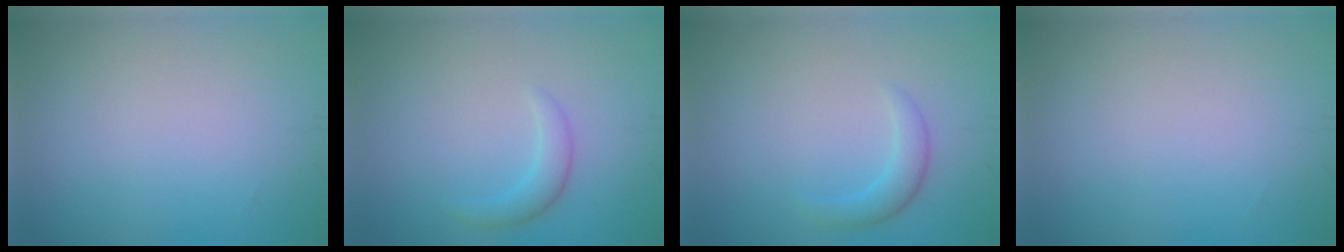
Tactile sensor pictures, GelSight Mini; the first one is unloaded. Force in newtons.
{"total": 1.7, "press": 1.7, "slide": 0.1}
{"total": 1.8, "press": 1.8, "slide": 0.0}
{"total": 0.0}